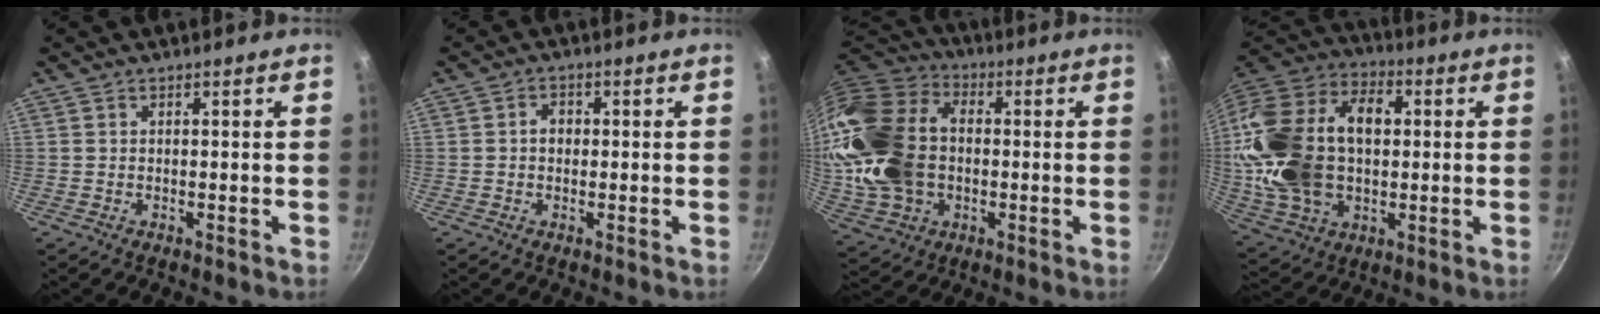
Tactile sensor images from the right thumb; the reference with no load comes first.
{"total": 2.3, "force": [0.0, 1.9, 1.3], "torque": [-0.008, 0.007, -0.002]}
{"total": 22.1, "force": [-0.4, 16.0, 15.3], "torque": [-0.290, 0.027, 0.000]}
{"total": 26.4, "force": [1.4, 17.8, 19.5], "torque": [-0.365, 0.033, 0.029]}